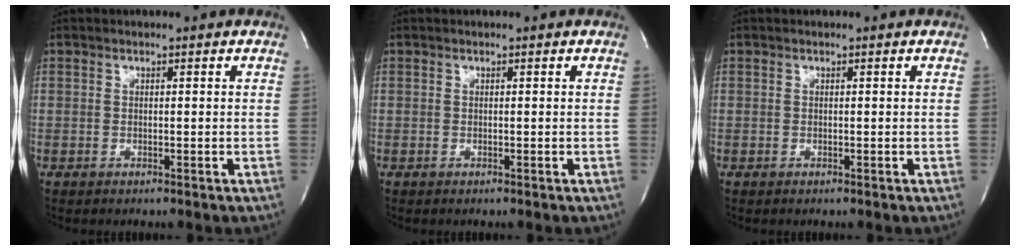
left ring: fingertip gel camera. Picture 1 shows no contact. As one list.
[{"total": 0.0}, {"total": 0.0}]